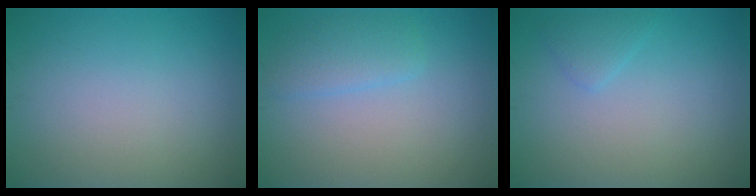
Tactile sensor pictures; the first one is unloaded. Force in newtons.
{"total": 2.4, "press": 2.3, "slide": 0.1}
{"total": 1.3, "press": 1.3, "slide": 0.1}